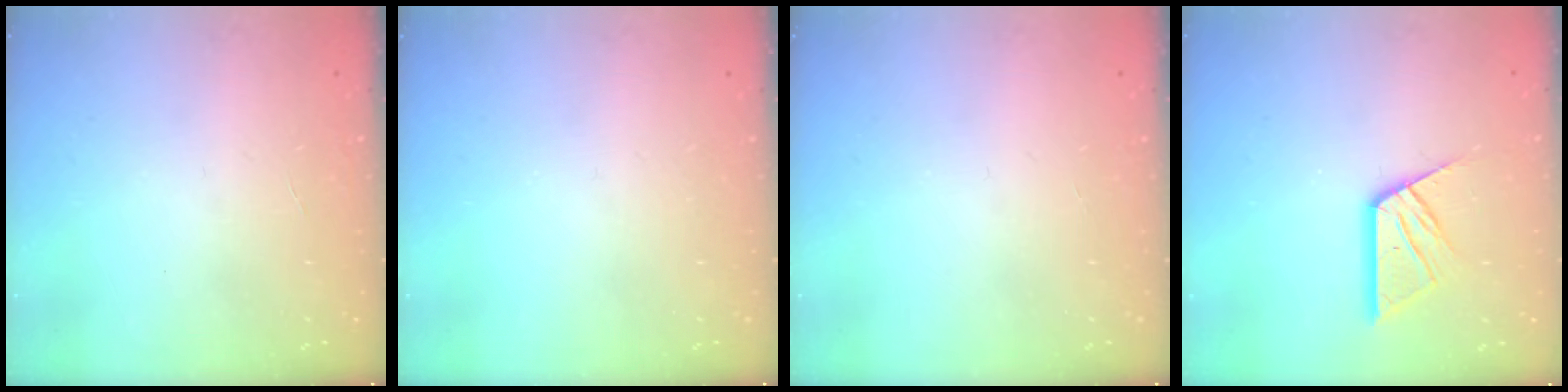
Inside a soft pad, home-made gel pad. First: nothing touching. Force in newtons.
{"total": 0.0}
{"total": 0.0}
{"total": 11.9, "press": 11.8, "slide": 1.1}